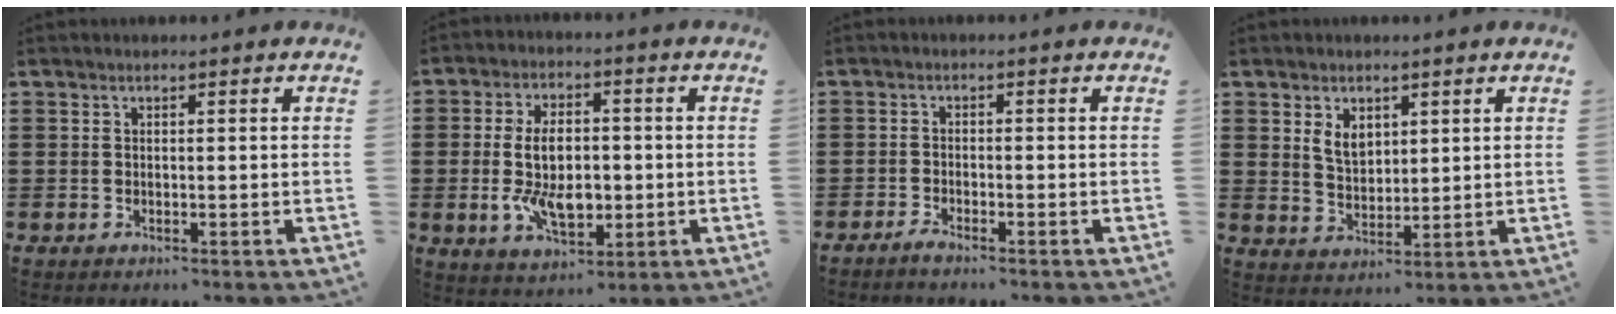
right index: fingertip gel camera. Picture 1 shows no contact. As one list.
[{"total": 9.4, "force": [-0.7, 5.3, 7.7], "torque": [-0.148, 0.000, -0.017]}, {"total": 1.5, "force": [-1.4, 0.0, 0.4], "torque": [-0.009, -0.001, -0.027]}, {"total": 4.1, "force": [2.0, 2.7, 2.4], "torque": [-0.047, 0.005, 0.034]}]